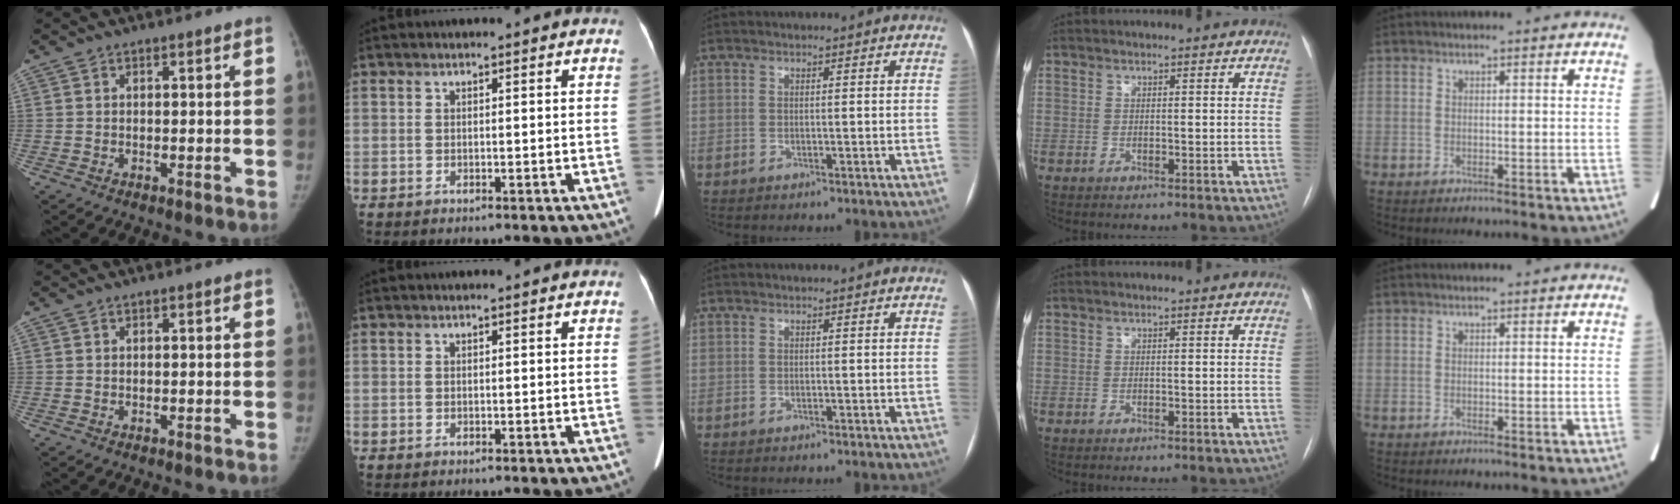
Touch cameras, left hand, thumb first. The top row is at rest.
{}